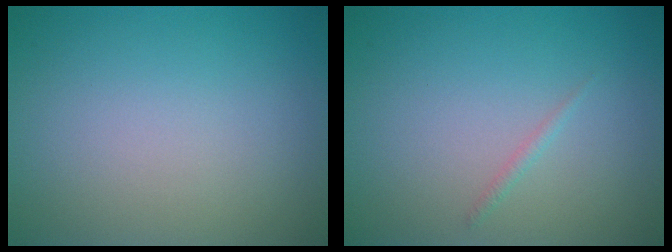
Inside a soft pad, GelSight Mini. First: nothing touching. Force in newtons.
{"total": 0.6, "press": 0.6, "slide": 0.0}